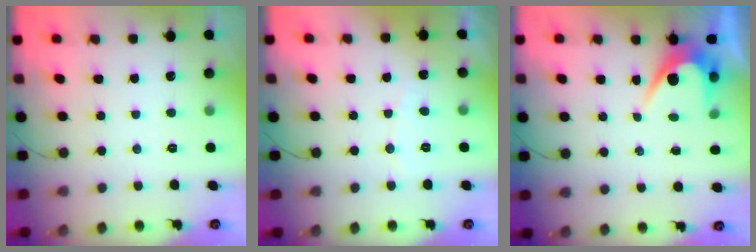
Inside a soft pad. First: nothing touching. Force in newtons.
{"total": 3.8, "press": 3.8, "slide": 0.2}
{"total": 5.7, "press": 5.7, "slide": 0.3}